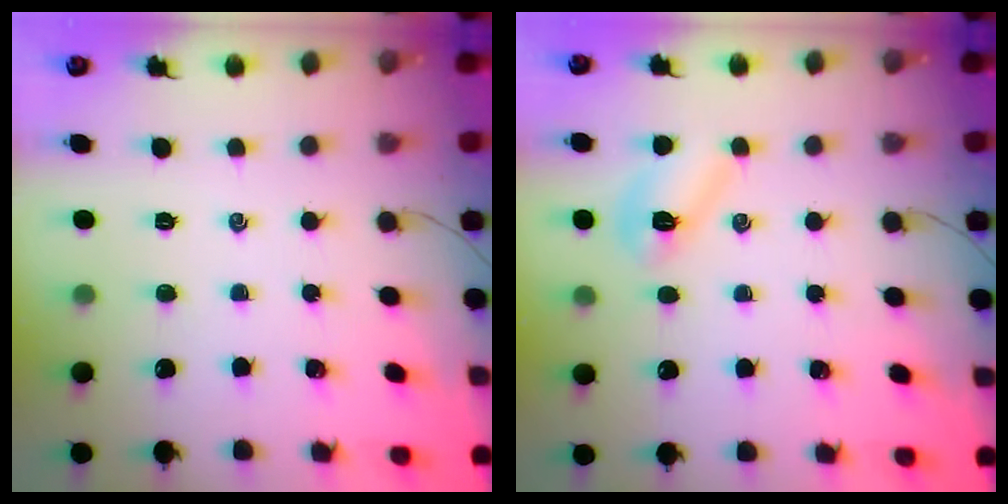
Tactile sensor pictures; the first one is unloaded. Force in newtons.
{"total": 6.0, "press": 5.9, "slide": 0.8}